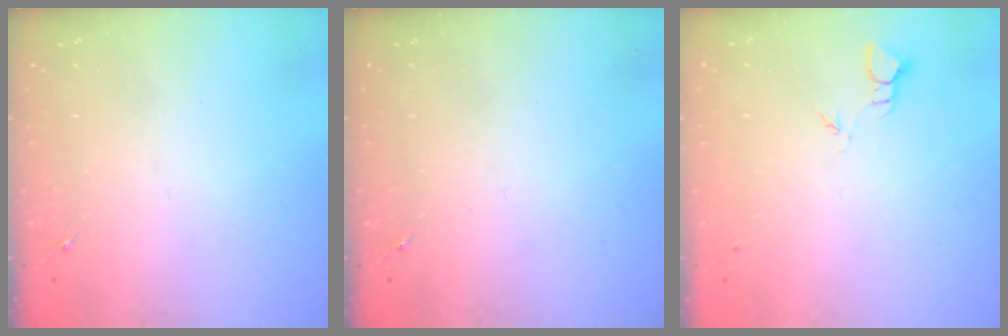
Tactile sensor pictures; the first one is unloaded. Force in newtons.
{"total": 0.0}
{"total": 2.4, "press": 2.4, "slide": 0.2}